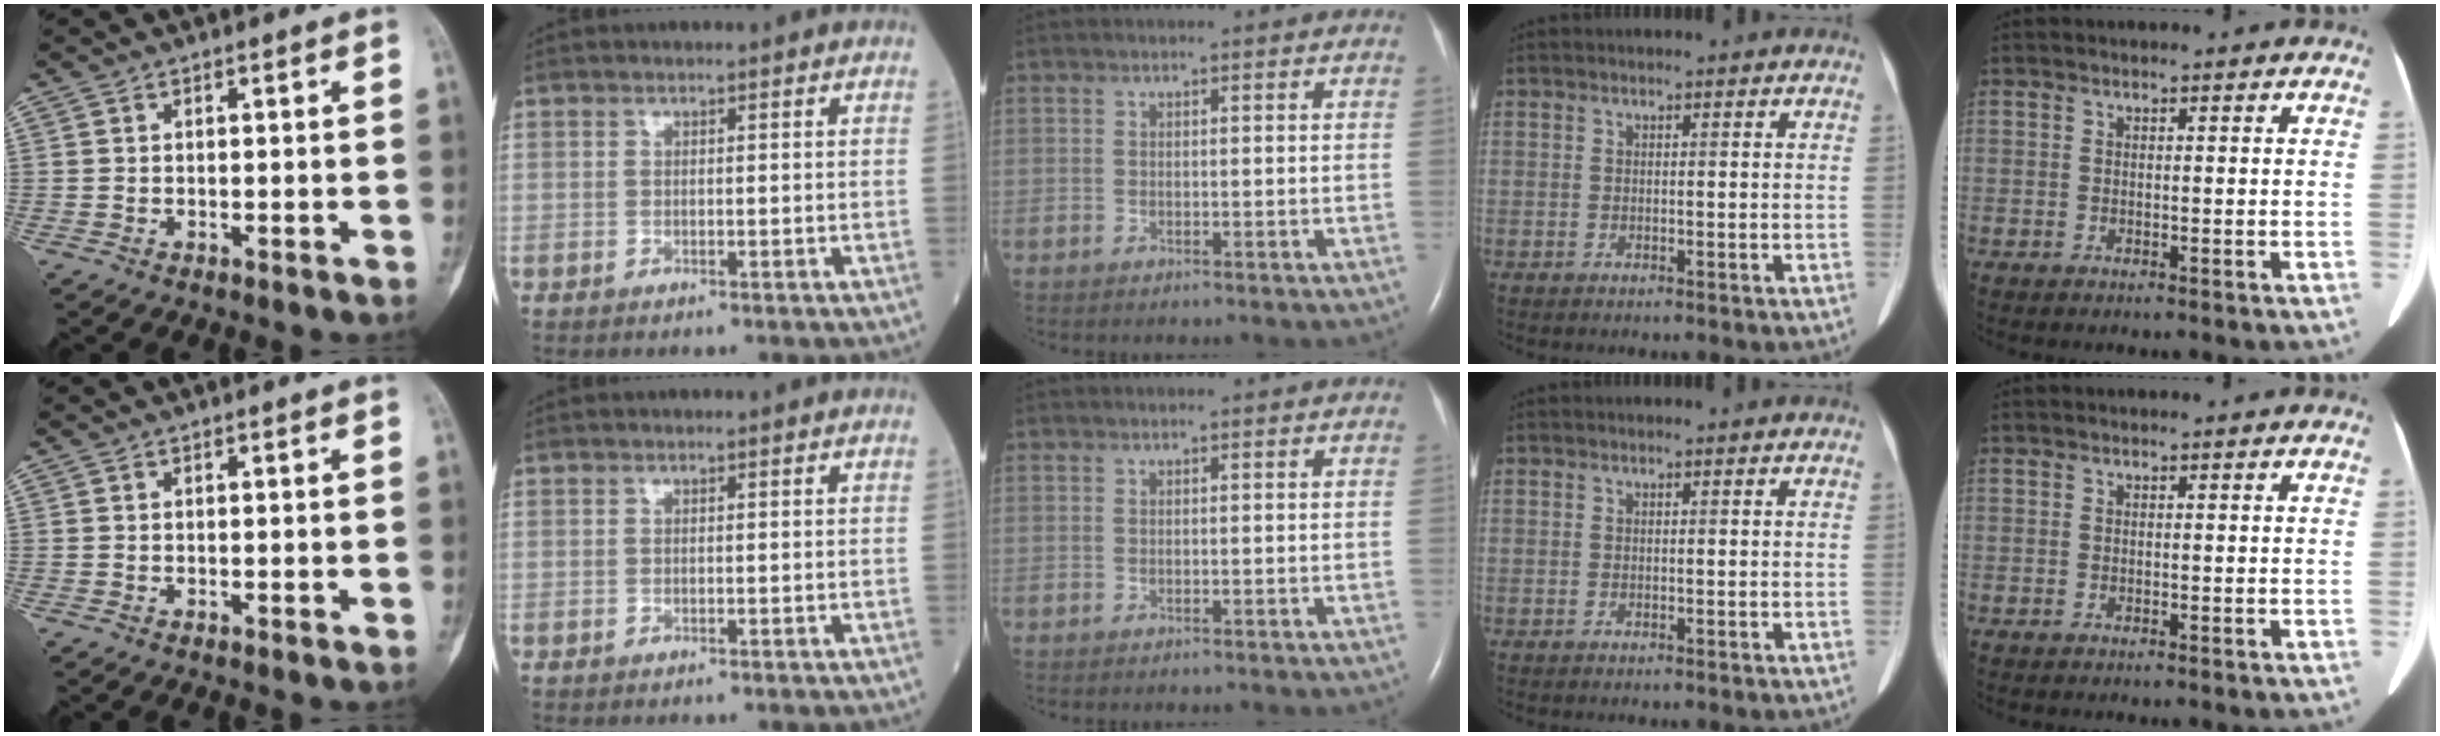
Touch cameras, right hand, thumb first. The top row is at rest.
{}